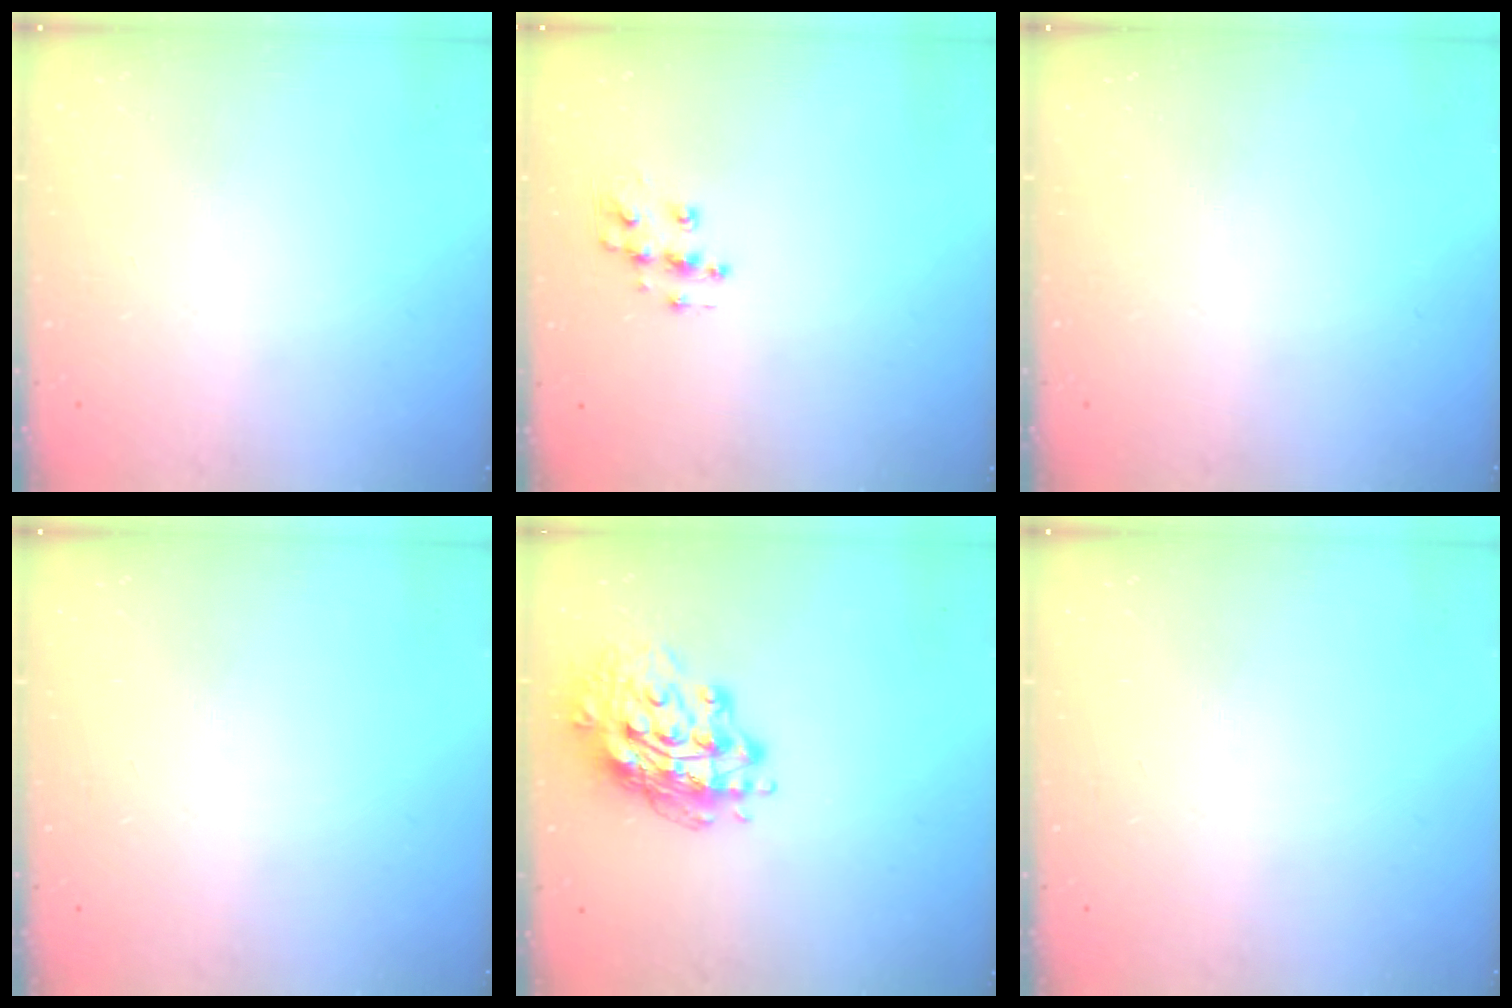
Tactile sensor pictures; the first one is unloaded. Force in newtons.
{"total": 8.6, "press": 8.6, "slide": 0.3}
{"total": 0.0}
{"total": 0.0}
{"total": 15.9, "press": 15.9, "slide": 1.5}
{"total": 0.0}